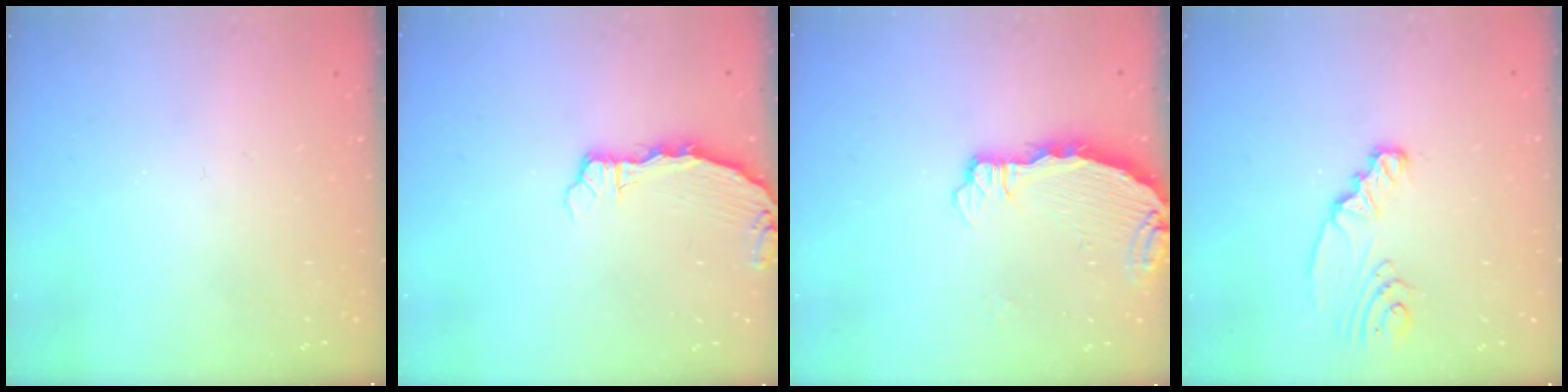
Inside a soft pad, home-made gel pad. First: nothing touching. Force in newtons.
{"total": 2.6, "press": 2.5, "slide": 0.3}
{"total": 3.7, "press": 3.7, "slide": 0.4}
{"total": 3.2, "press": 3.2, "slide": 0.3}